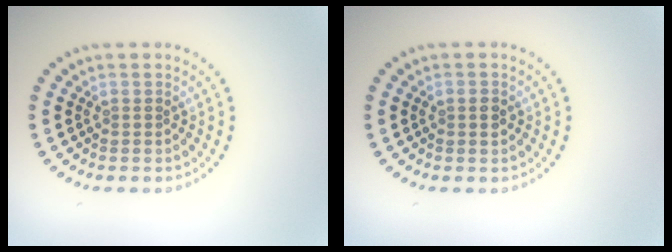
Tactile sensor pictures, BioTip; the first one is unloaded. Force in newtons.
{"total": 1.4, "press": 1.4, "slide": 0.2}